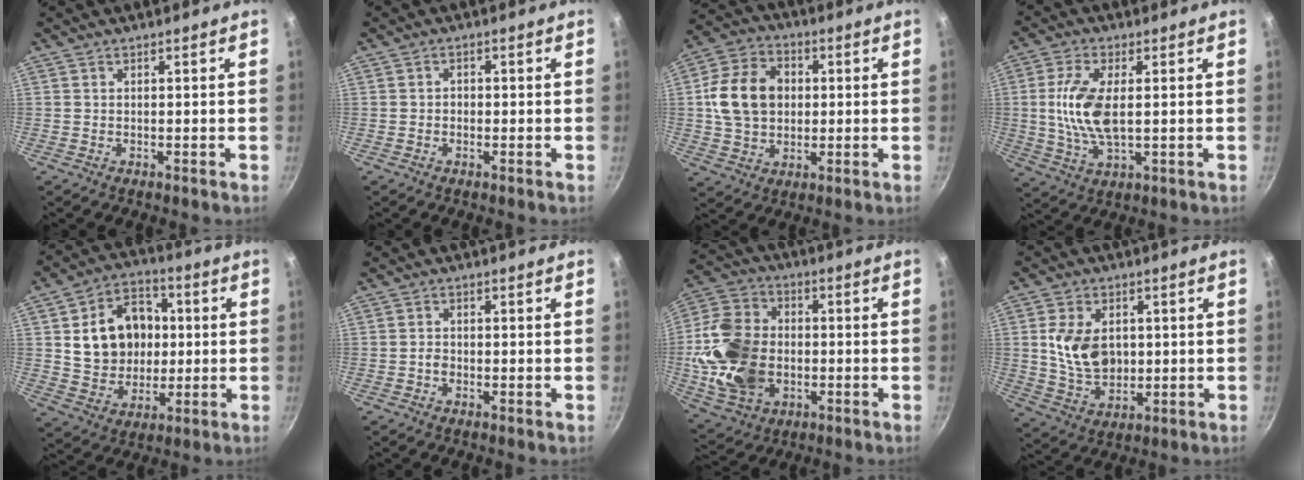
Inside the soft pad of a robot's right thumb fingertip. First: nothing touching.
{"total": 1.2, "force": [-0.4, 1.0, 0.5], "torque": [-0.005, 0.004, -0.009]}
{"total": 14.0, "force": [1.5, 10.9, 8.6], "torque": [-0.132, 0.012, 0.018]}
{"total": 10.4, "force": [0.8, 4.8, 9.2], "torque": [-0.188, -0.002, 0.015]}
{"total": 16.1, "force": [1.9, 12.9, 9.5], "torque": [-0.122, 0.016, 0.036]}
{"total": 1.4, "force": [-0.5, 1.0, 0.8], "torque": [-0.015, 0.005, -0.012]}
{"total": 19.0, "force": [-2.1, 14.0, 12.6], "torque": [-0.229, 0.021, -0.035]}
{"total": 11.2, "force": [1.3, 7.9, 7.8], "torque": [-0.123, -0.015, 0.030]}